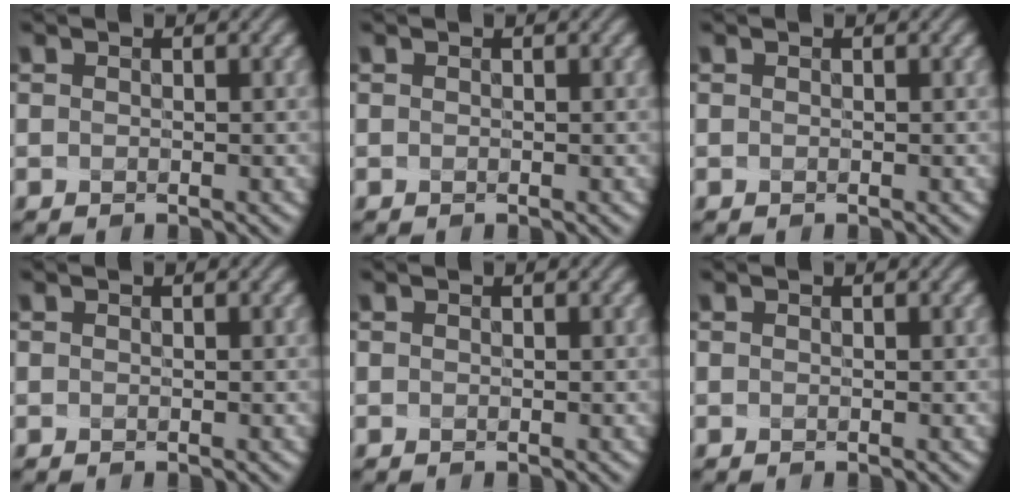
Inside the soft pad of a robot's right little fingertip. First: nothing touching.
{"total": 0.0}
{"total": 0.0}
{"total": 0.0}
{"total": 0.0}
{"total": 0.0}